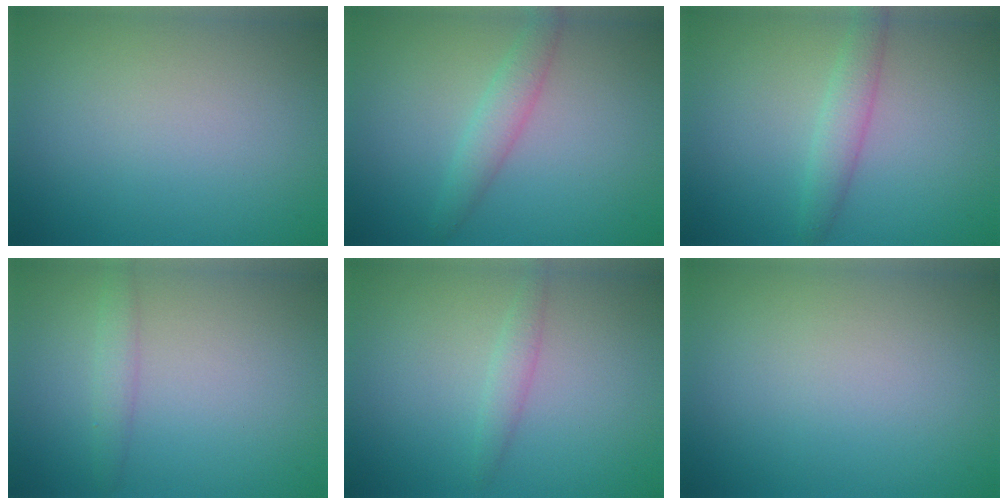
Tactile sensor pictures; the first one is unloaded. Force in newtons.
{"total": 2.3, "press": 2.3, "slide": 0.2}
{"total": 2.2, "press": 2.2, "slide": 0.0}
{"total": 1.6, "press": 1.6, "slide": 0.0}
{"total": 1.4, "press": 1.4, "slide": 0.1}
{"total": 0.0}